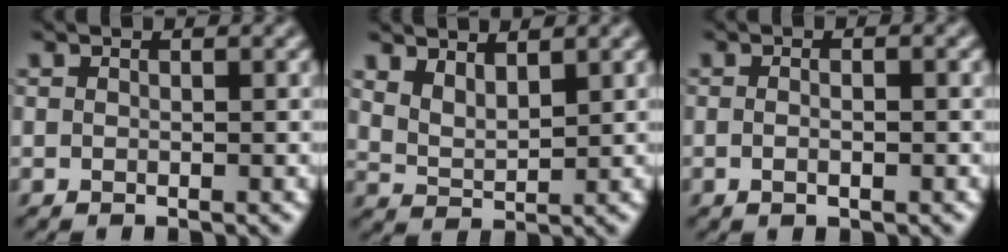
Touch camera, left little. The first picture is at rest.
{"total": 2.7, "force": [1.8, 1.1, 1.6], "torque": [-0.041, -0.002, 0.036]}
{"total": 1.2, "force": [-0.5, 0.2, 1.0], "torque": [-0.019, 0.002, -0.011]}